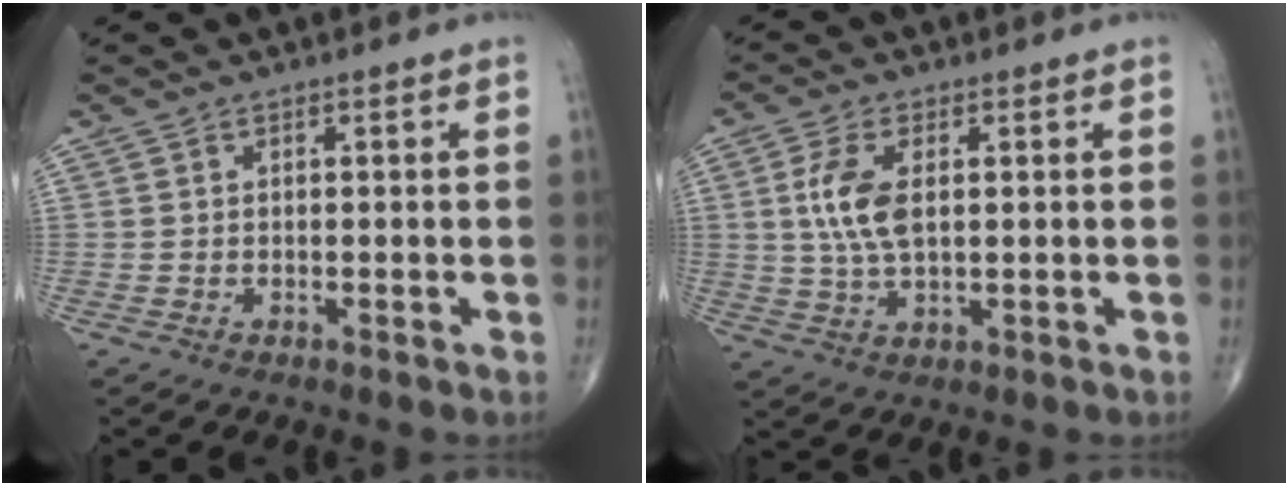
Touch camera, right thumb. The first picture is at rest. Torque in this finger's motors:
{"motor_torque": [0.15, 0.05, 0.83, 0.24, 0.35]}